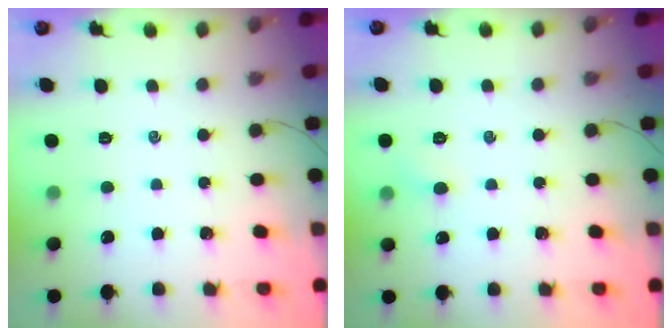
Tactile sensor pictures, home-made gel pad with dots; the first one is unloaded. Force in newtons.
{"total": 3.6, "press": 3.4, "slide": 1.2}